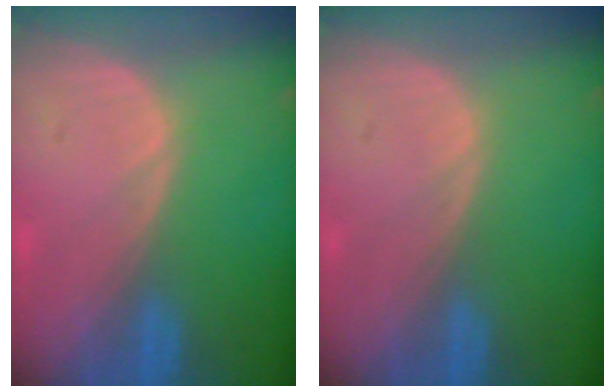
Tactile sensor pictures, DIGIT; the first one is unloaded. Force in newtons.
{"total": 0.0}